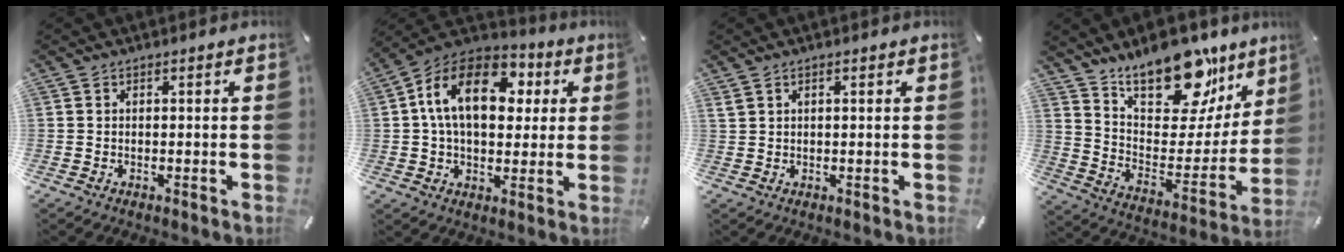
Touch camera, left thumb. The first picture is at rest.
{"total": 17.6, "force": [4.1, 11.7, 12.5], "torque": [-0.239, 0.002, 0.068]}
{"total": 1.3, "force": [0.6, 0.8, 0.9], "torque": [-0.019, 0.003, 0.010]}
{"total": 22.4, "force": [16.8, 10.9, 9.9], "torque": [-0.141, -0.126, 0.295]}